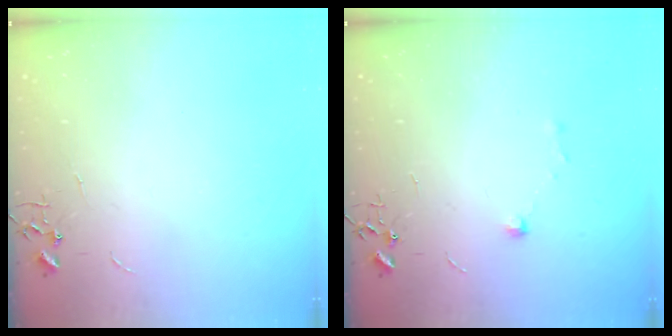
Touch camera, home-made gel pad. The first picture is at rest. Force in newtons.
{"total": 4.9, "press": 4.8, "slide": 0.6}